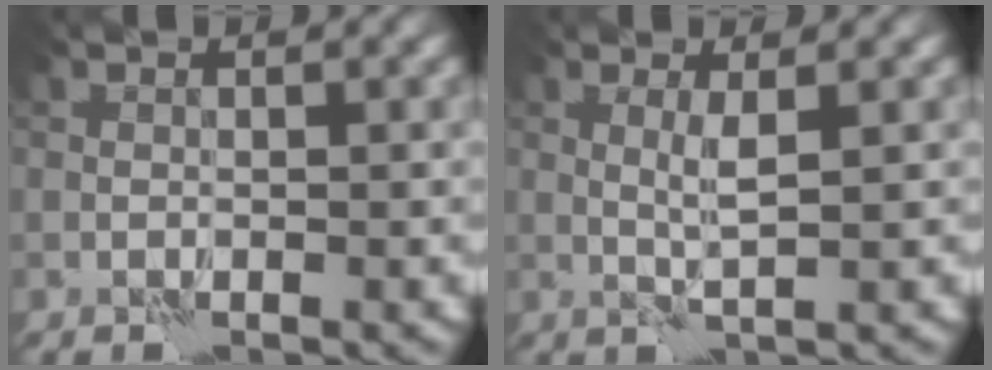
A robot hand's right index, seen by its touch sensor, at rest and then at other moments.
{"total": 1.7, "force": [0.6, -0.1, 1.6], "torque": [-0.038, -0.001, 0.009]}